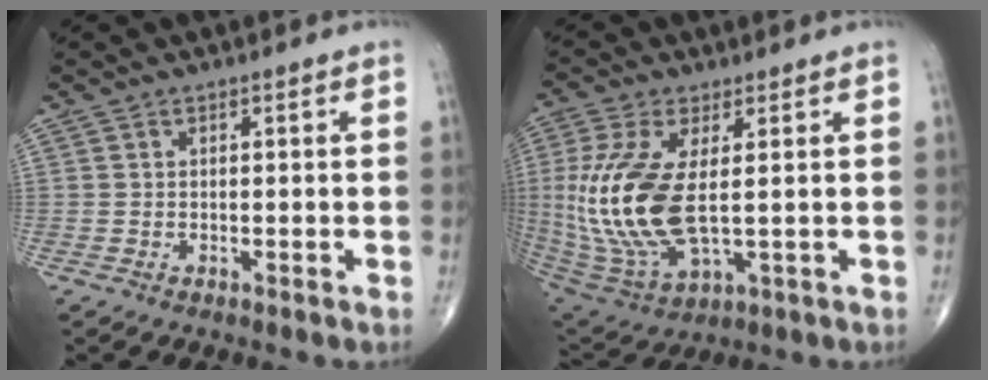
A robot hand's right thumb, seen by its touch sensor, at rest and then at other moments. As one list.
[{"total": 18.1, "force": [0.8, 7.7, 16.4], "torque": [-0.379, -0.019, 0.030]}]